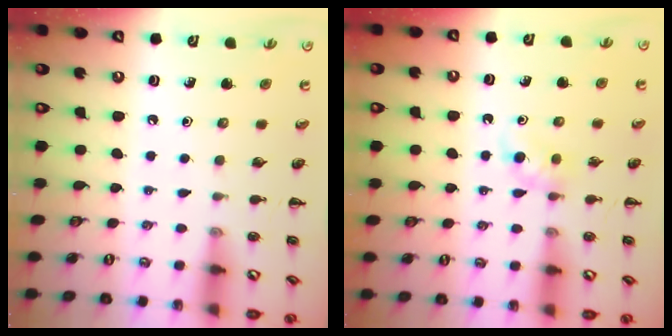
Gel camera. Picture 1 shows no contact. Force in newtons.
{"total": 4.2, "press": 4.0, "slide": 1.4}